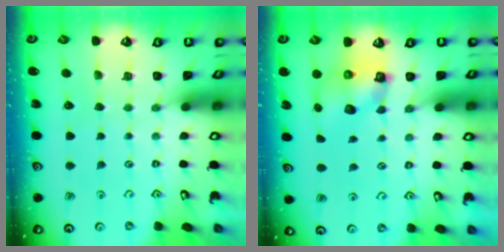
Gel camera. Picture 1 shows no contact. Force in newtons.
{"total": 7.3, "press": 7.2, "slide": 0.9}